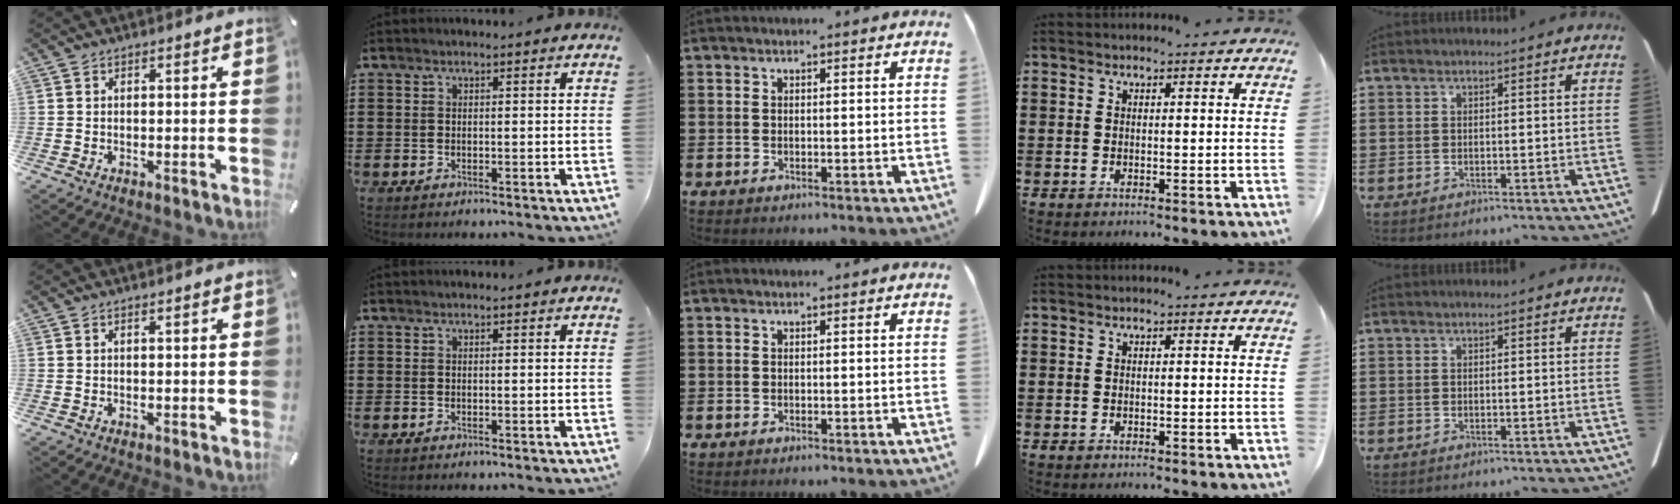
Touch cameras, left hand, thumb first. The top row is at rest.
{"thumb": {"total": 0.6, "force": [0.3, 0.1, 0.5], "torque": [-0.009, 0.001, 0.004]}}